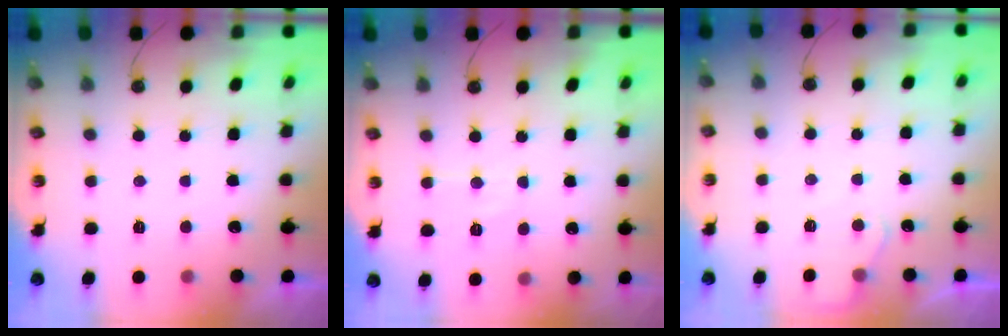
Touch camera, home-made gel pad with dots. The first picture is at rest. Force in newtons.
{"total": 7.5, "press": 7.5, "slide": 0.6}
{"total": 5.0, "press": 4.9, "slide": 0.4}